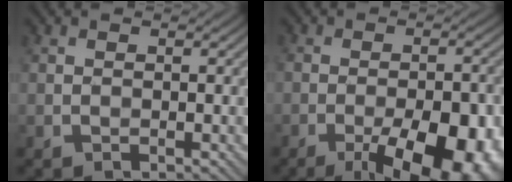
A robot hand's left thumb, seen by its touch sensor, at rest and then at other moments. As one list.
[{"total": 14.2, "force": [-7.1, 5.6, 10.9], "torque": [-0.121, 0.006, -0.091]}]